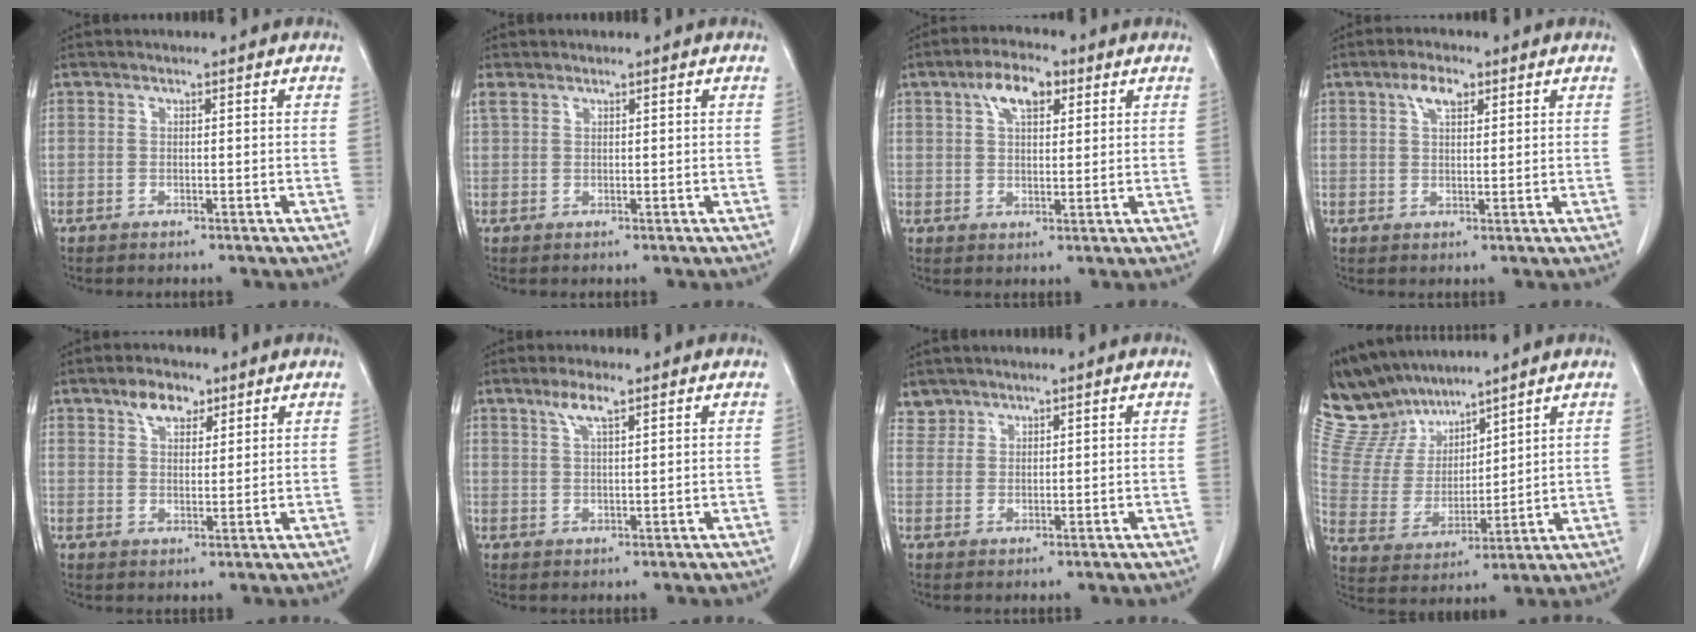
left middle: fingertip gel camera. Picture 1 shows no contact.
{"total": 1.3, "force": [1.0, 0.5, 0.5], "torque": [-0.019, 0.016, 0.027]}
{"total": 6.4, "force": [3.1, 2.7, 4.9], "torque": [-0.089, 0.017, 0.052]}
{"total": 3.9, "force": [2.0, 1.6, 2.8], "torque": [-0.056, 0.009, 0.038]}
{"total": 4.6, "force": [3.0, 2.3, 2.6], "torque": [-0.047, 0.010, 0.053]}
{"total": 3.4, "force": [2.1, 0.4, 2.6], "torque": [-0.054, 0.003, 0.042]}
{"total": 2.1, "force": [1.9, 1.0, -0.5], "torque": [0.013, 0.008, 0.035]}
{"total": 11.8, "force": [10.9, 3.7, 2.2], "torque": [-0.070, 0.015, 0.232]}